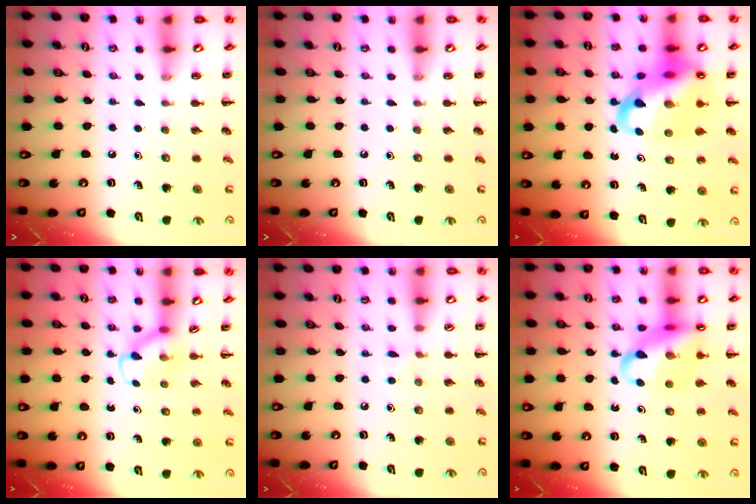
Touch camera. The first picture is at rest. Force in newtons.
{"total": 0.0}
{"total": 18.0, "press": 17.5, "slide": 4.2}
{"total": 3.5, "press": 3.2, "slide": 1.5}
{"total": 4.4, "press": 4.1, "slide": 1.6}
{"total": 16.0, "press": 15.5, "slide": 4.0}